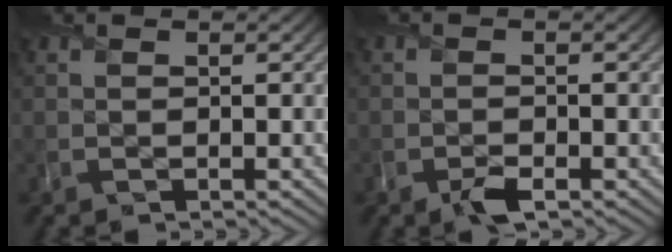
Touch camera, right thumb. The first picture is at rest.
{"total": 2.1, "force": [-1.3, 1.1, 1.3], "torque": [-0.024, -0.007, -0.027]}